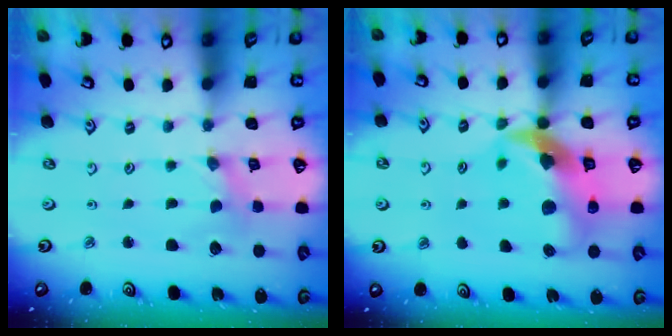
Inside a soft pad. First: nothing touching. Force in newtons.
{"total": 14.8, "press": 14.6, "slide": 2.4}